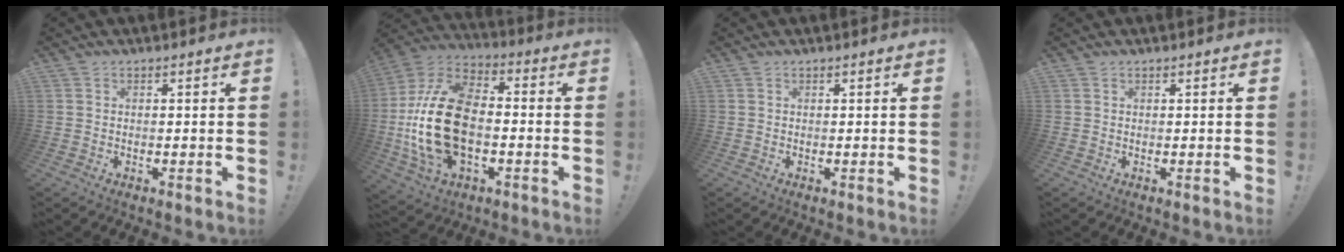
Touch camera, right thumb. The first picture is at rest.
{"total": 24.2, "force": [-3.3, 15.1, 18.7], "torque": [-0.361, 0.032, -0.042]}
{"total": 0.0}
{"total": 0.0}